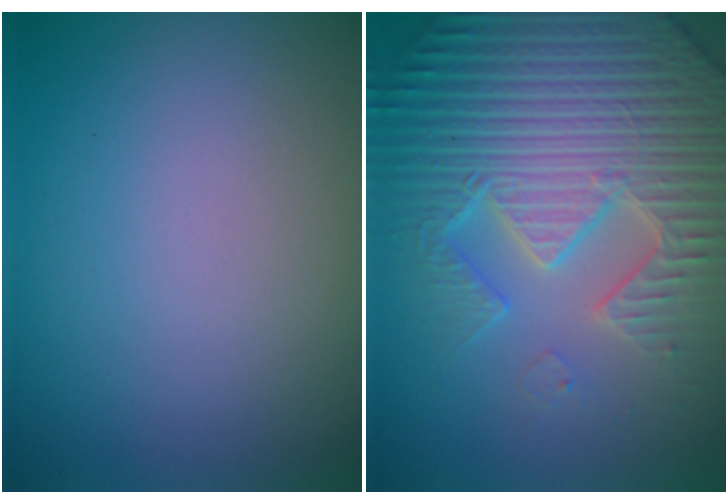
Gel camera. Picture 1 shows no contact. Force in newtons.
{"total": 7.7, "press": 7.4, "slide": 2.0}